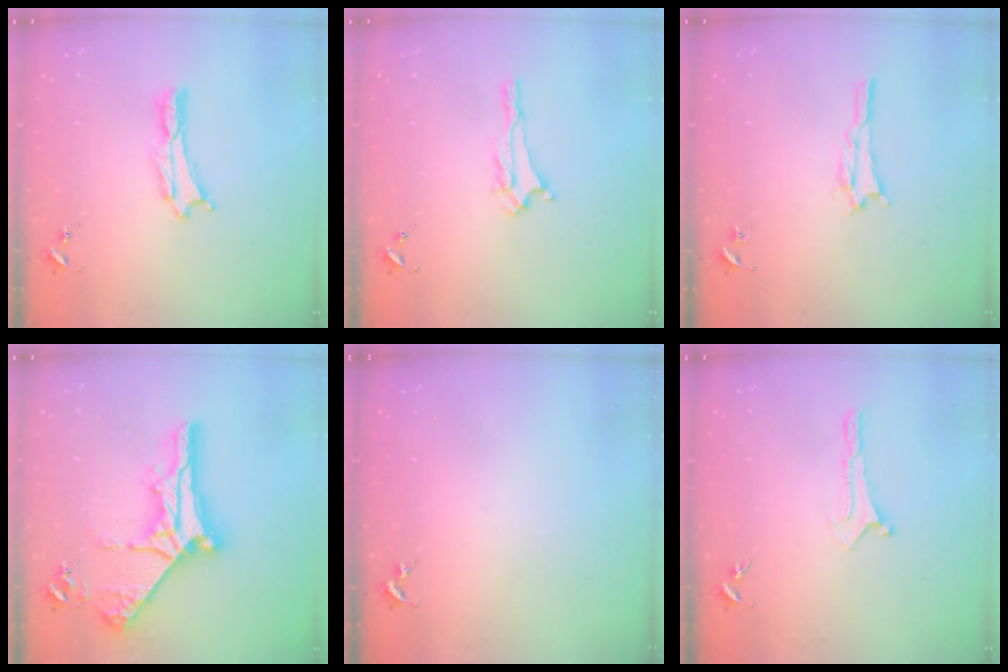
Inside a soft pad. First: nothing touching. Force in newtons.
{"total": 1.9, "press": 1.9, "slide": 0.4}
{"total": 1.7, "press": 1.7, "slide": 0.2}
{"total": 10.5, "press": 10.5, "slide": 1.2}
{"total": 0.0}
{"total": 0.0}